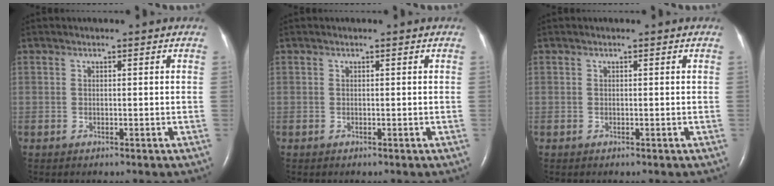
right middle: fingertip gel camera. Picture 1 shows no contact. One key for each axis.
{"total": 0.0}
{"total": 0.0}